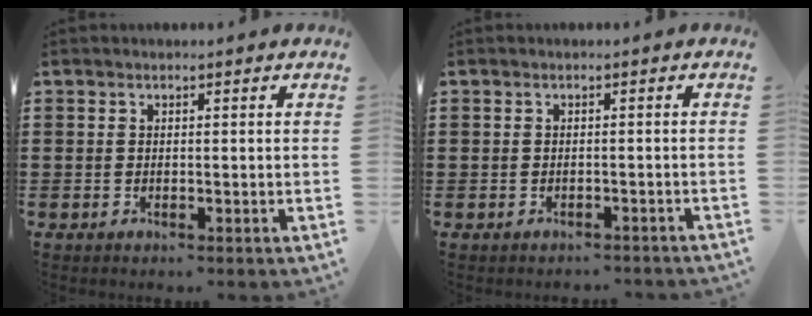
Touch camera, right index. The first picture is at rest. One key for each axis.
{"total": 1.1, "fx": -1.1, "fy": 0.2, "fz": 0.0, "tx": -0.003, "ty": 0.001, "tz": -0.025}